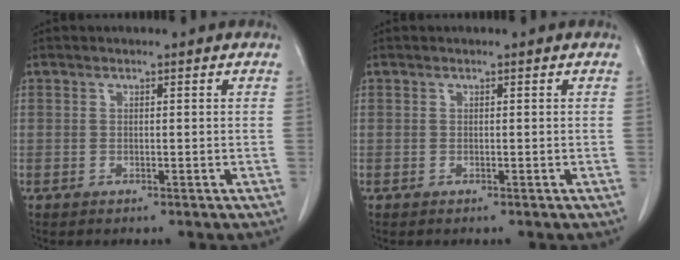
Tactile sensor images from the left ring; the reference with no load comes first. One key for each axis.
{"total": 0.0}